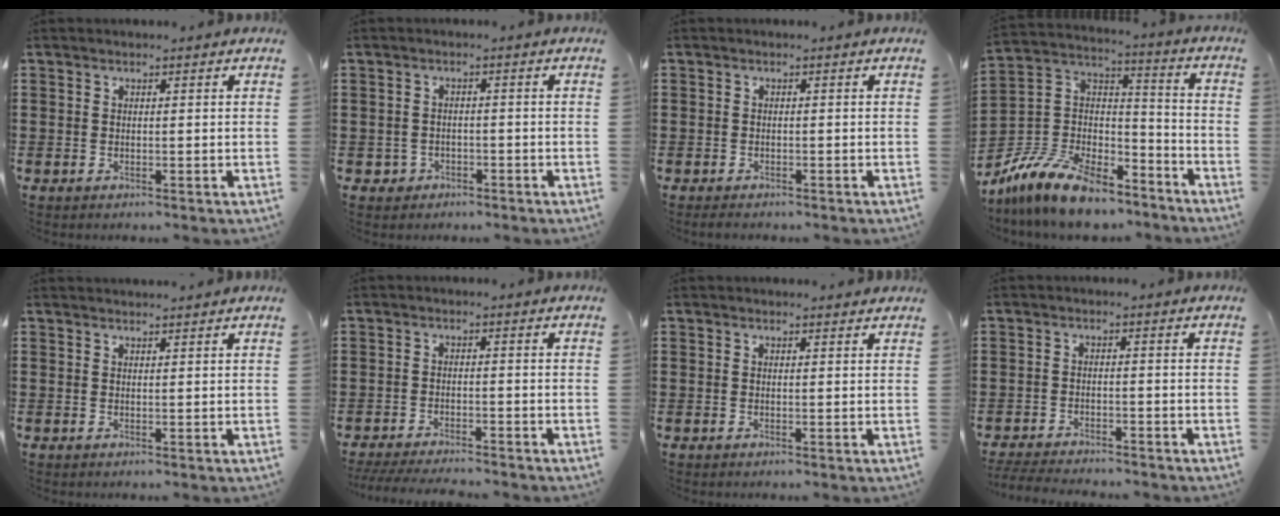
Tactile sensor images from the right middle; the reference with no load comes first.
{"total": 1.7, "force": [-1.3, 1.1, 0.1], "torque": [-0.010, -0.001, -0.031]}
{"total": 1.0, "force": [-0.9, 0.5, 0.1], "torque": [-0.004, -0.001, -0.019]}
{"total": 11.8, "force": [-9.9, 4.0, 5.0], "torque": [-0.125, 0.024, -0.200]}
{"total": 1.1, "force": [1.1, -0.1, 0.1], "torque": [-0.003, -0.003, 0.020]}
{"total": 3.4, "force": [-3.3, 0.1, 0.8], "torque": [-0.029, -0.008, -0.072]}
{"total": 0.6, "force": [0.5, 0.3, 0.1], "torque": [0.005, -0.002, 0.007]}
{"total": 3.4, "force": [-3.3, 0.2, 0.5], "torque": [-0.018, -0.004, -0.072]}